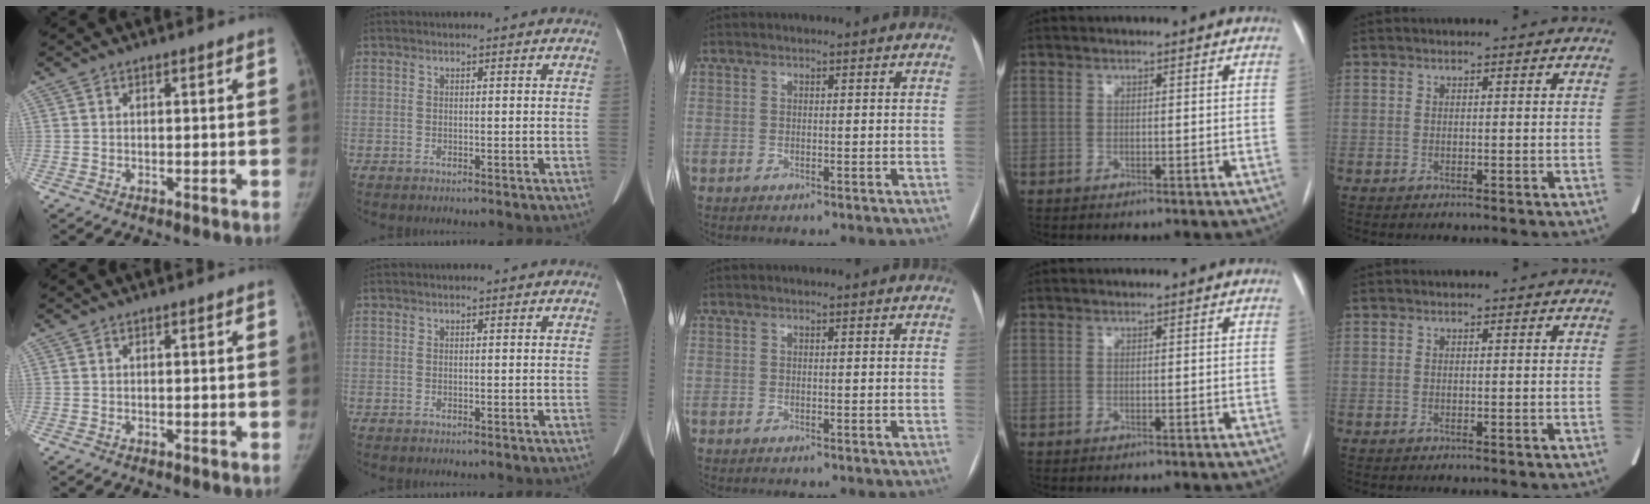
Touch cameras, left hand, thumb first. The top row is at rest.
{}